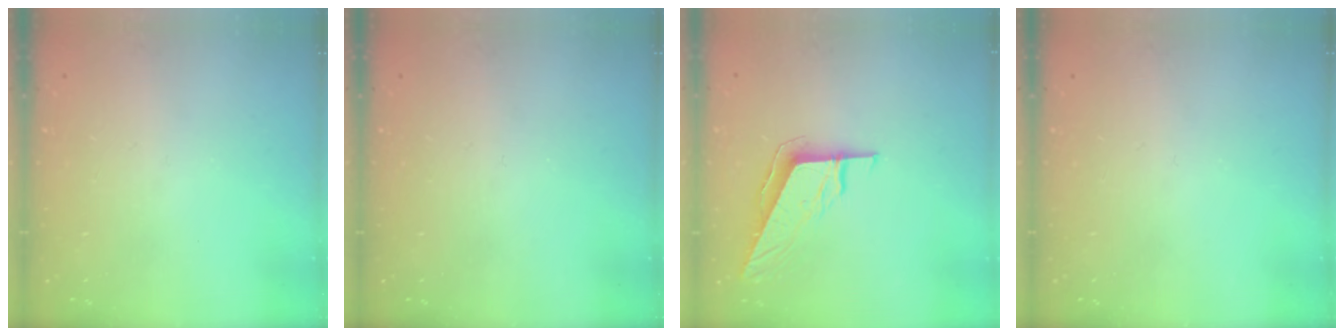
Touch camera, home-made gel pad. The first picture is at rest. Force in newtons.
{"total": 0.0}
{"total": 8.6, "press": 8.6, "slide": 0.2}
{"total": 0.0}